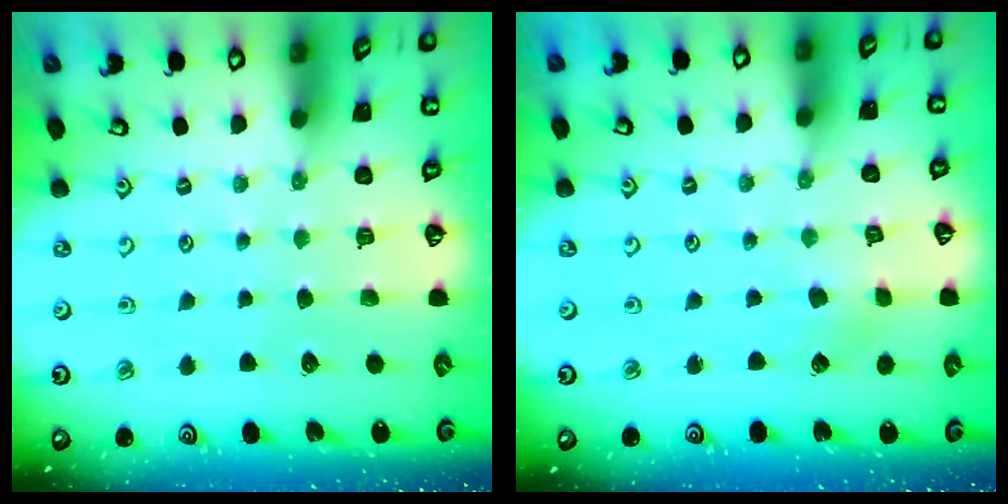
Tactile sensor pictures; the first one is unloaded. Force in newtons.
{"total": 1.9, "press": 1.9, "slide": 0.3}